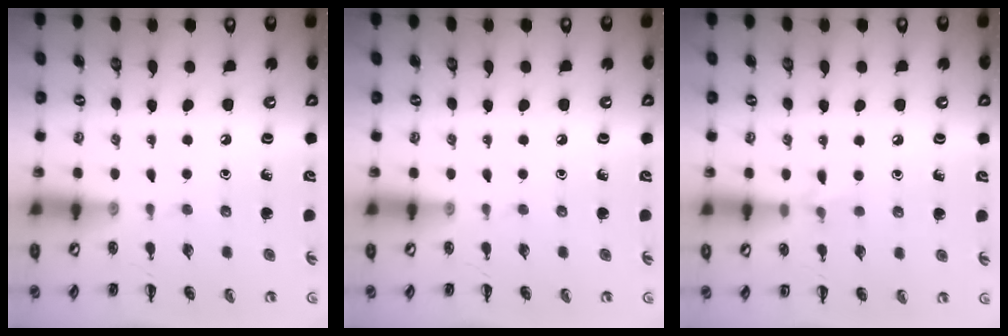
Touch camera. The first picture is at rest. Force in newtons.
{"total": 0.0}
{"total": 5.8, "press": 5.5, "slide": 1.7}